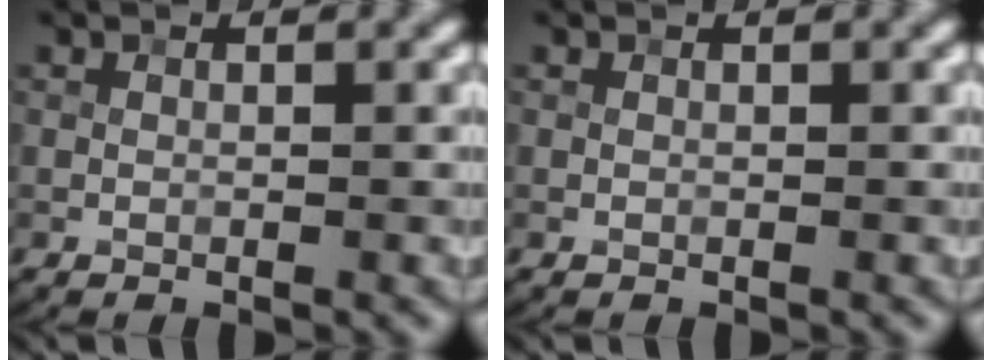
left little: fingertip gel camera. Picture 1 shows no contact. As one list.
[{"total": 0.0}]